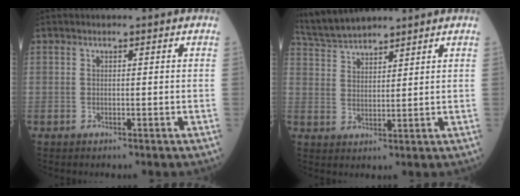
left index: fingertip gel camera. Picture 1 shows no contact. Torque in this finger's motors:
{"motor_torque": [-0.24, -0.52, 0.16, 0.02]}